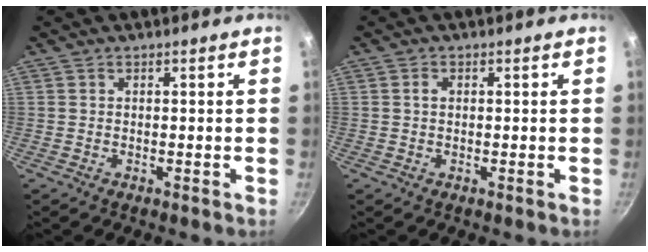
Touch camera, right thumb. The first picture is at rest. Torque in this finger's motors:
{"motor_torque": [-0.42, -0.15, 0.17, 0.01, -0.04]}